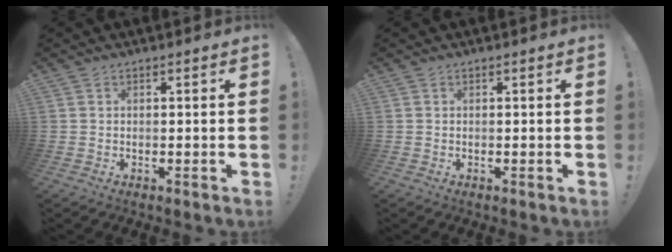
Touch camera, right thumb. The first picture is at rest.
{"total": 0.0}